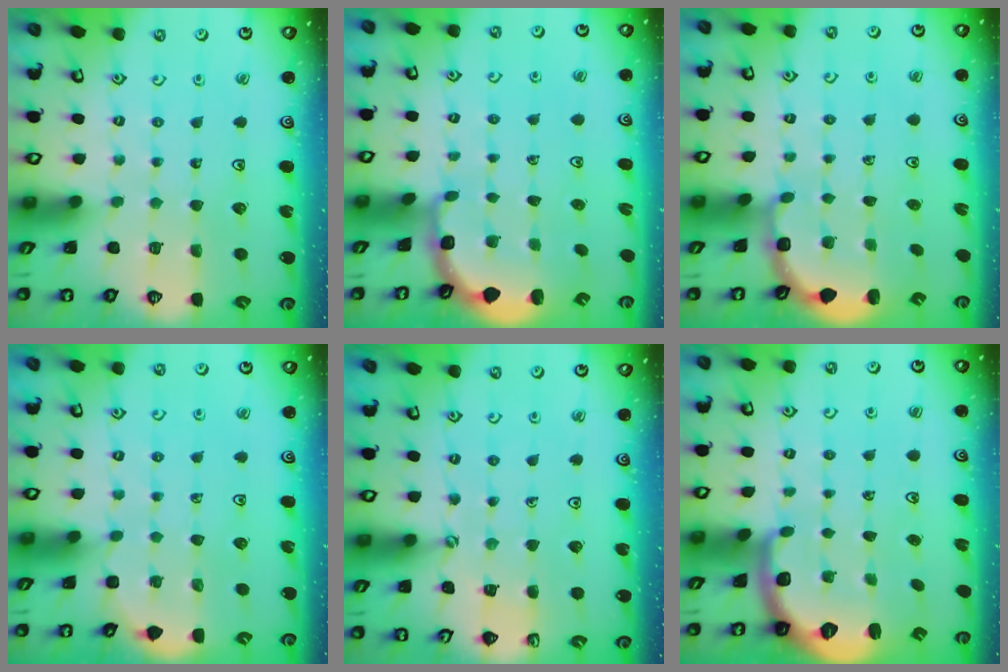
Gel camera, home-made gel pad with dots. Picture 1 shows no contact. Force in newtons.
{"total": 2.5, "press": 1.9, "slide": 1.6}
{"total": 3.1, "press": 2.5, "slide": 1.8}
{"total": 2.3, "press": 2.3, "slide": 0.2}
{"total": 2.1, "press": 2.1, "slide": 0.4}
{"total": 1.8, "press": 1.8, "slide": 0.4}